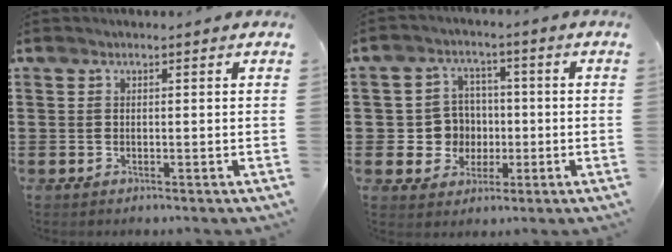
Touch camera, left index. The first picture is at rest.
{"total": 6.4, "force": [-0.2, 6.2, 1.6], "torque": [-0.047, 0.015, -0.002]}